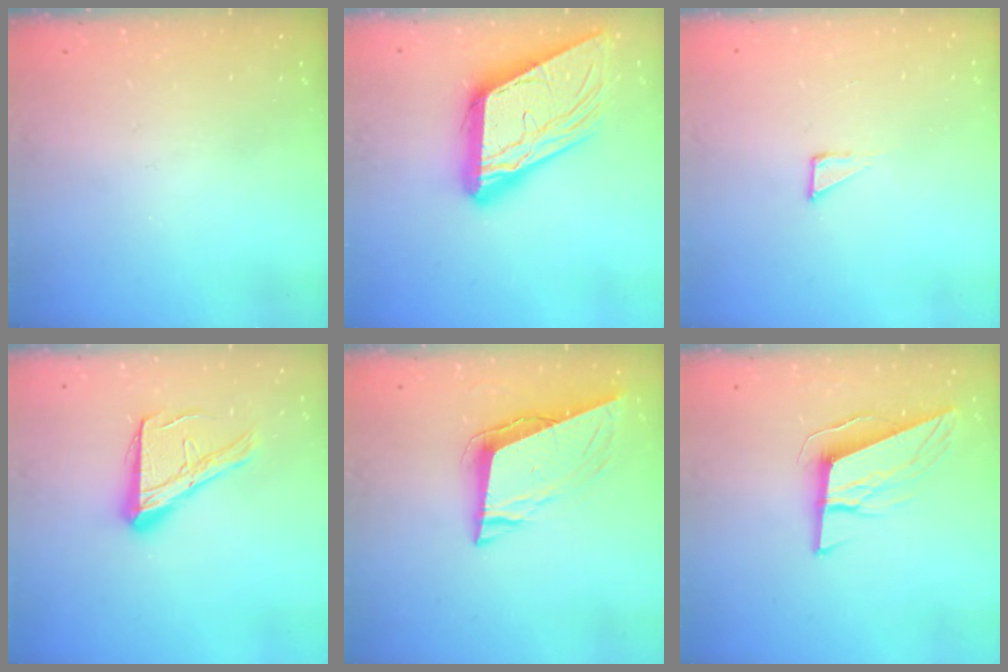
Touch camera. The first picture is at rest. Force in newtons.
{"total": 17.5, "press": 17.4, "slide": 1.8}
{"total": 2.3, "press": 2.3, "slide": 0.1}
{"total": 14.7, "press": 14.7, "slide": 1.1}
{"total": 10.4, "press": 9.8, "slide": 3.5}
{"total": 10.3, "press": 10.0, "slide": 2.8}